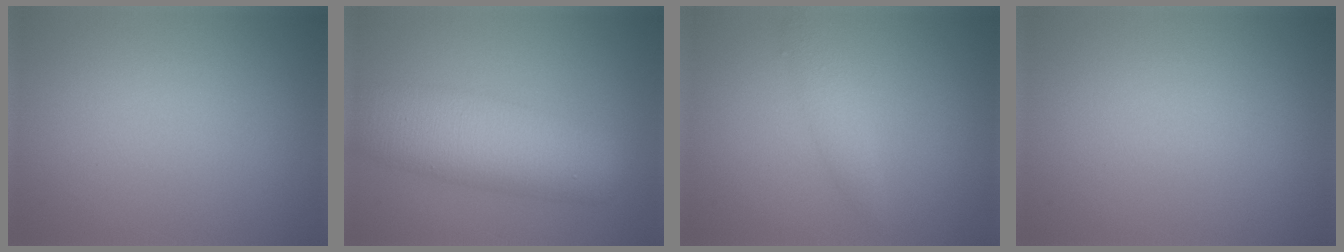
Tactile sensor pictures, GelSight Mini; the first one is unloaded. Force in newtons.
{"total": 7.7, "press": 7.7, "slide": 0.2}
{"total": 1.7, "press": 1.7, "slide": 0.1}
{"total": 0.0}